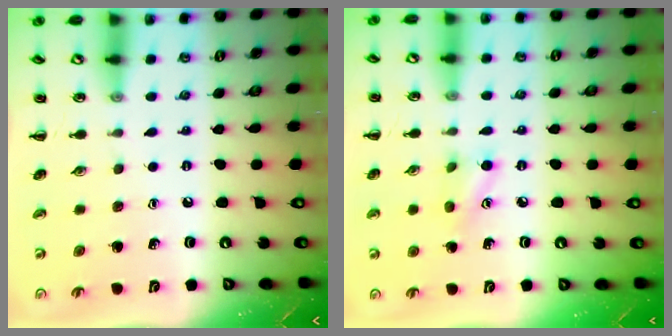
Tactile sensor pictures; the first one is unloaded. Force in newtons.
{"total": 5.4, "press": 5.3, "slide": 1.2}